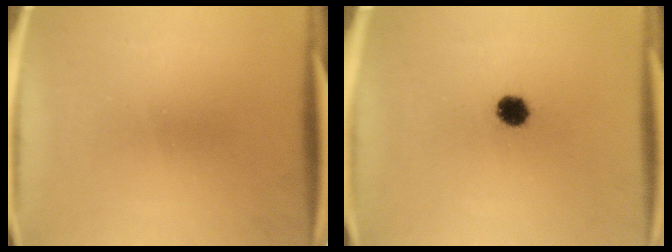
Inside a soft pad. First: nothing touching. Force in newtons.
{"total": 5.0}